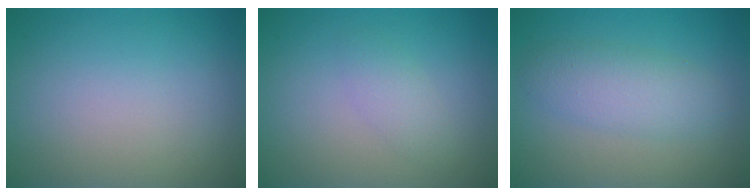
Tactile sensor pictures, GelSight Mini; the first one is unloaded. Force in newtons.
{"total": 1.5, "press": 1.5, "slide": 0.0}
{"total": 3.5, "press": 3.5, "slide": 0.2}